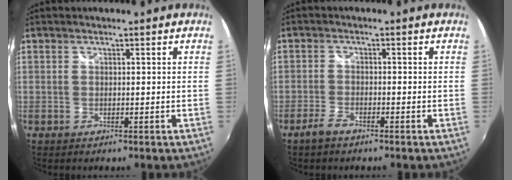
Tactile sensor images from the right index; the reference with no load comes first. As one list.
[{"total": 3.1, "force": [-2.5, 0.8, 1.8], "torque": [-0.051, -0.002, -0.052]}]